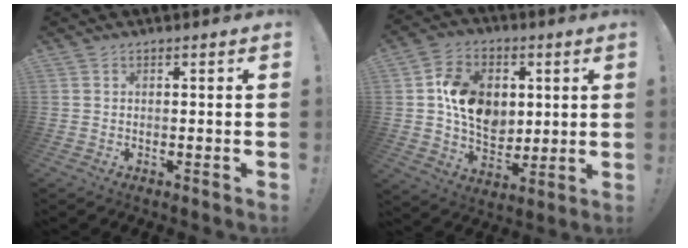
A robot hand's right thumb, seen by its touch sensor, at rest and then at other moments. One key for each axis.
{"total": 14.3, "fx": 3.0, "fy": 11.6, "fz": 7.9, "tx": -0.125, "ty": 0.000, "tz": 0.067}